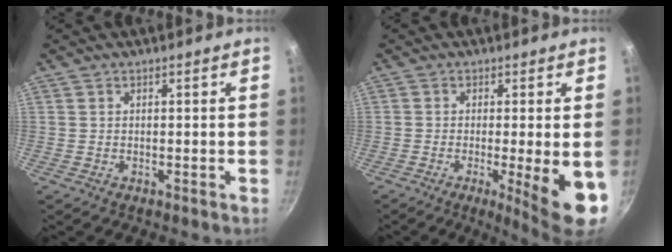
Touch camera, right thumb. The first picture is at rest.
{"total": 10.0, "force": [-2.2, 1.5, 9.7], "torque": [-0.131, -0.008, -0.026]}